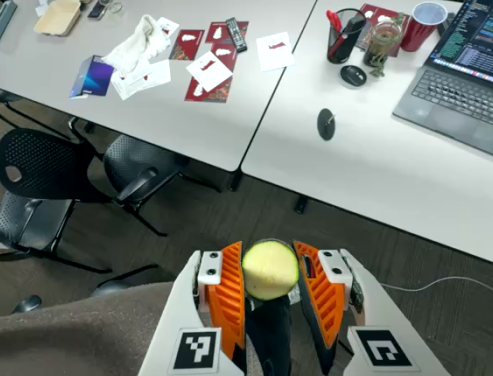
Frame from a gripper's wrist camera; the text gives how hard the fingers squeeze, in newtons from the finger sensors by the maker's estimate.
{"total": 11.6, "left": 12.1, "right": 11.2}